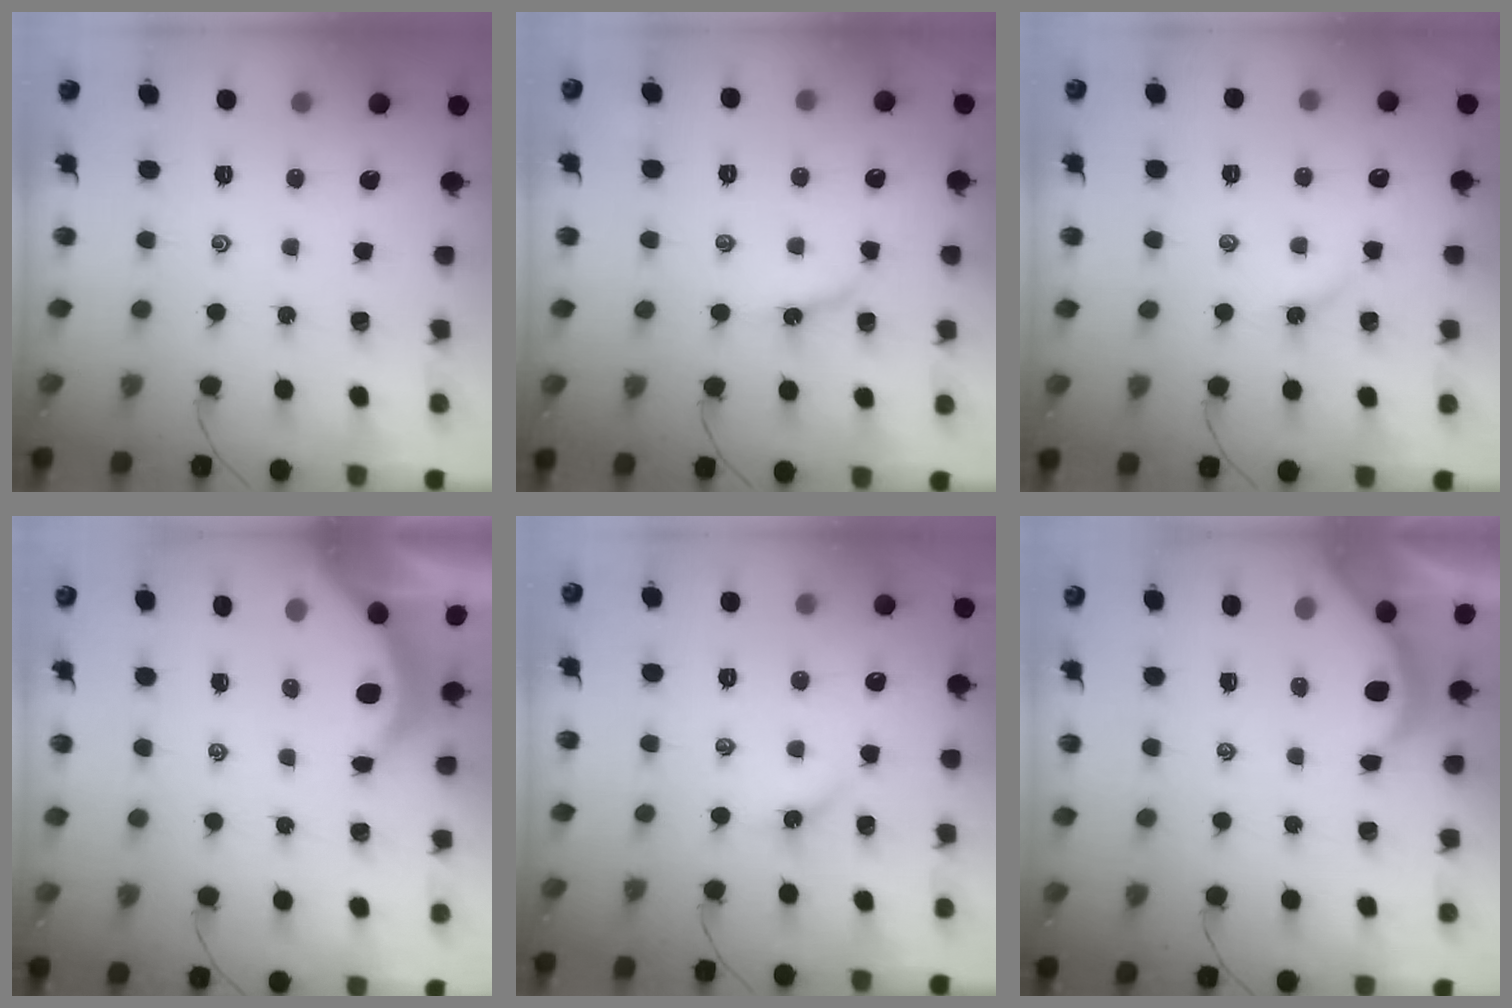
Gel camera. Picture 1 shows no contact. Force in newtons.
{"total": 5.3, "press": 5.3, "slide": 0.5}
{"total": 3.5, "press": 3.5, "slide": 0.5}
{"total": 3.8, "press": 3.7, "slide": 0.5}
{"total": 4.0, "press": 3.9, "slide": 0.5}
{"total": 2.9, "press": 2.9, "slide": 0.2}